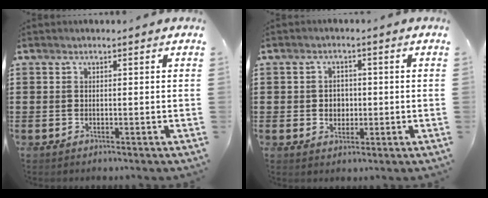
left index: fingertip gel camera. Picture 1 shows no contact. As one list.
[{"total": 2.5, "force": [-0.2, 2.2, 1.2], "torque": [-0.023, 0.003, -0.011]}]